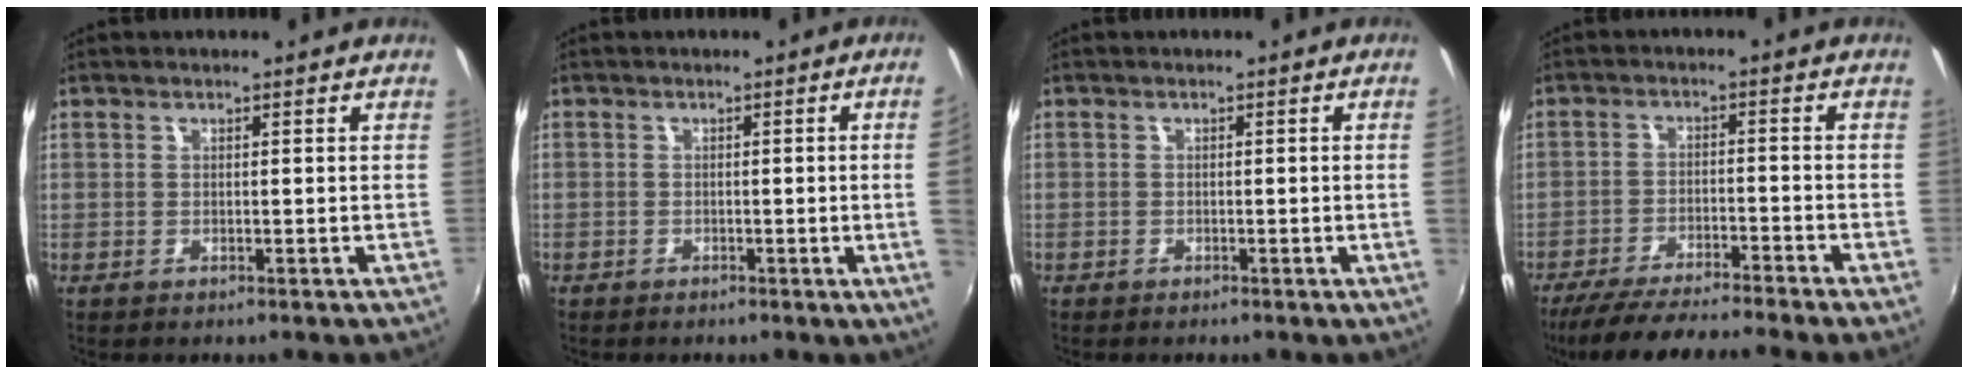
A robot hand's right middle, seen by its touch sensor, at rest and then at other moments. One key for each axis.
{"total": 3.8, "fx": -0.1, "fy": -1.7, "fz": 3.4, "tx": -0.055, "ty": -0.010, "tz": 0.005}
{"total": 1.3, "fx": -0.2, "fy": -0.8, "fz": 1.0, "tx": -0.012, "ty": -0.006, "tz": -0.002}
{"total": 11.7, "fx": -10.4, "fy": -1.0, "fz": 5.2, "tx": -0.113, "ty": -0.017, "tz": -0.175}